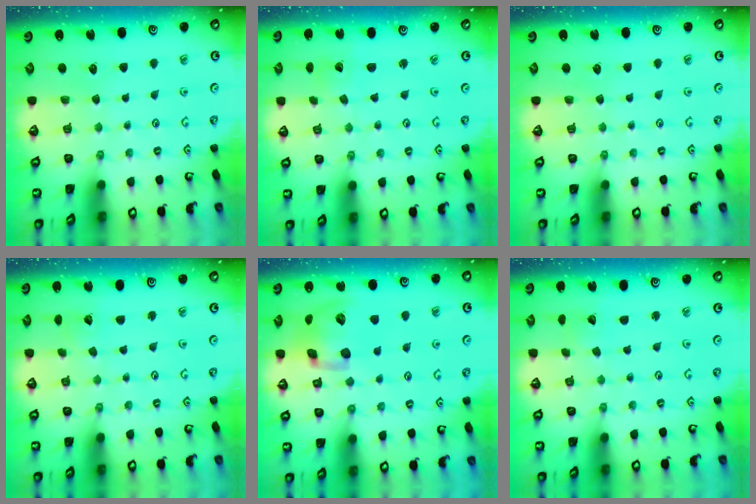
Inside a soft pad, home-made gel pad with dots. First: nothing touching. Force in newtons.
{"total": 1.5, "press": 1.5, "slide": 0.2}
{"total": 0.0}
{"total": 2.3, "press": 2.2, "slide": 0.3}
{"total": 14.8, "press": 14.6, "slide": 2.6}
{"total": 2.2, "press": 2.2, "slide": 0.2}